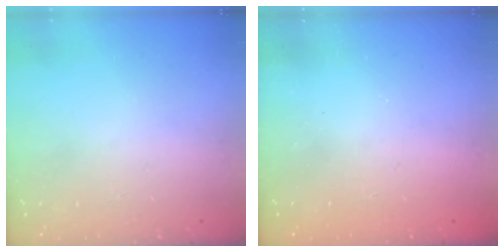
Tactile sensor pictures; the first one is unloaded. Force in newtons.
{"total": 2.5, "press": 2.4, "slide": 0.8}